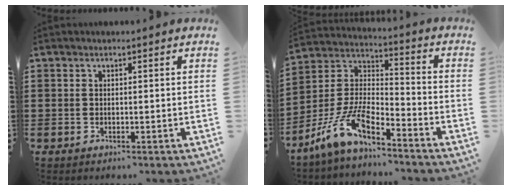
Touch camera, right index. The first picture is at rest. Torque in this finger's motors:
{"motor_torque": [1.24, 0.03, 0.34, 0.21]}